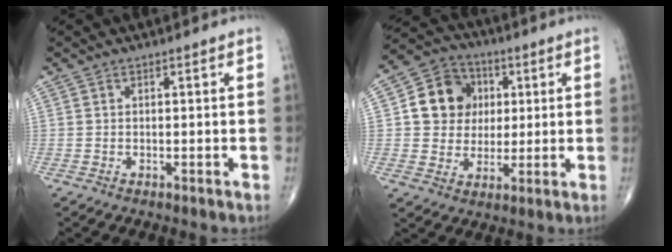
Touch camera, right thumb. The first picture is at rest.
{"total": 11.9, "force": [2.3, 10.4, 5.2], "torque": [-0.050, 0.006, 0.036]}